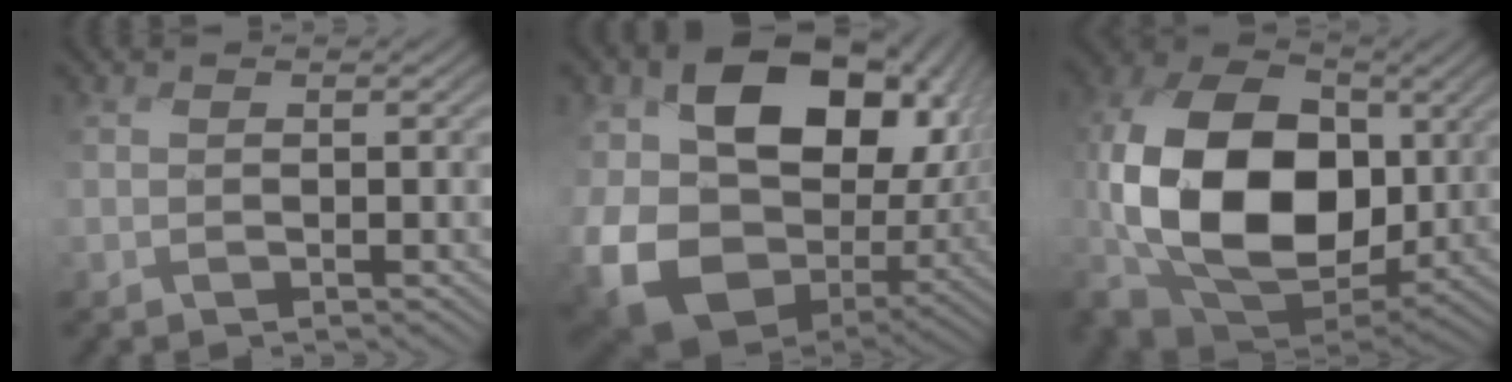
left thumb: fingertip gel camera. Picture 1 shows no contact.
{"total": 20.2, "force": [-1.0, 14.5, 14.0], "torque": [-0.287, -0.024, -0.003]}
{"total": 16.4, "force": [-0.4, 11.1, 12.0], "torque": [-0.255, 0.004, -0.019]}